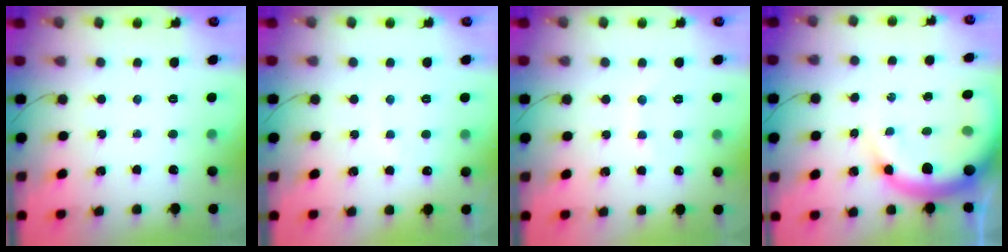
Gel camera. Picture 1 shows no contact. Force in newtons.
{"total": 5.7, "press": 5.6, "slide": 0.9}
{"total": 4.0, "press": 3.9, "slide": 1.1}
{"total": 16.5, "press": 16.1, "slide": 3.8}